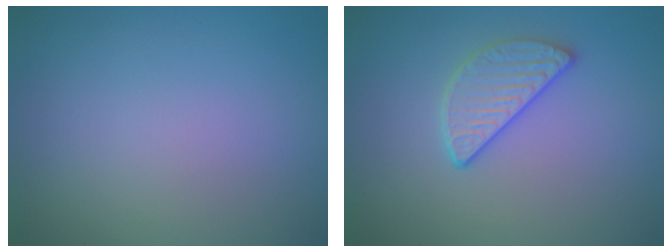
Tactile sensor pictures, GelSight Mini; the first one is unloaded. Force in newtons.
{"total": 2.9, "press": 2.6, "slide": 1.3}